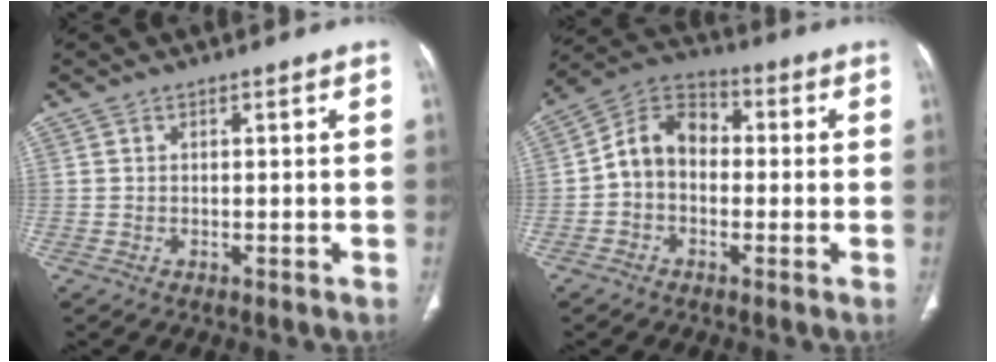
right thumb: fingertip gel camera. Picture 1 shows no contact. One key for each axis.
{"total": 9.3, "fx": -0.7, "fy": 7.2, "fz": 5.9, "tx": -0.081, "ty": 0.035, "tz": -0.030}